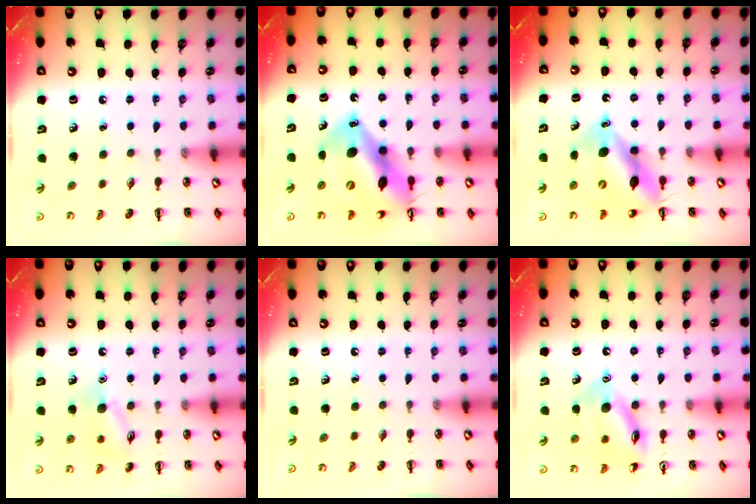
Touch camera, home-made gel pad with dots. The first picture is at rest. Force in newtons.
{"total": 17.2, "press": 16.3, "slide": 5.5}
{"total": 11.9, "press": 11.5, "slide": 3.2}
{"total": 9.7, "press": 9.6, "slide": 0.7}
{"total": 0.0}
{"total": 13.3, "press": 13.3, "slide": 0.9}